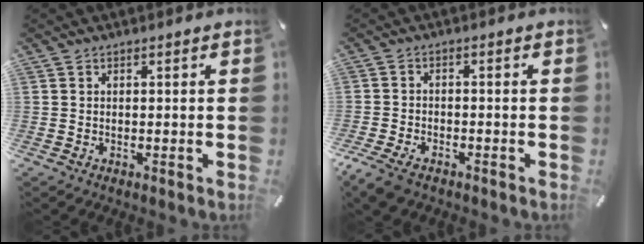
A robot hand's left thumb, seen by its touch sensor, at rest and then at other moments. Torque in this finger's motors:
{"motor_torque": [0.03, 1.08, 0.78, 0.71, 0.10]}